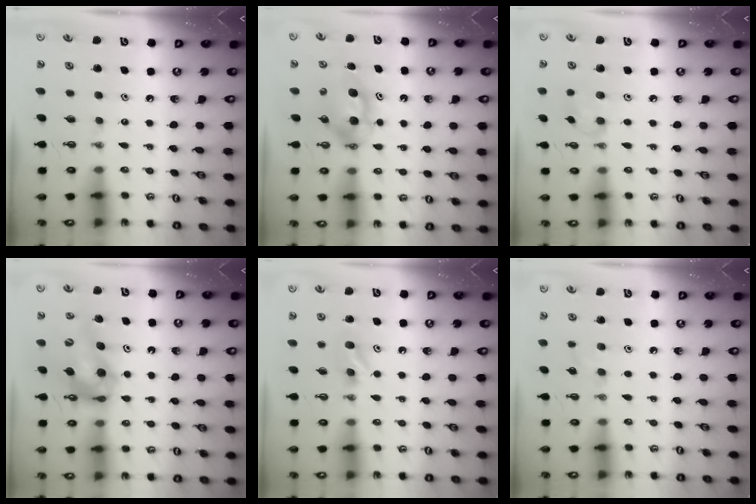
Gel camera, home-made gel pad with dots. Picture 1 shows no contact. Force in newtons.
{"total": 5.7, "press": 5.6, "slide": 1.3}
{"total": 8.3, "press": 8.0, "slide": 2.2}
{"total": 12.8, "press": 12.7, "slide": 1.2}
{"total": 4.0, "press": 3.9, "slide": 0.6}
{"total": 6.8, "press": 5.2, "slide": 4.2}